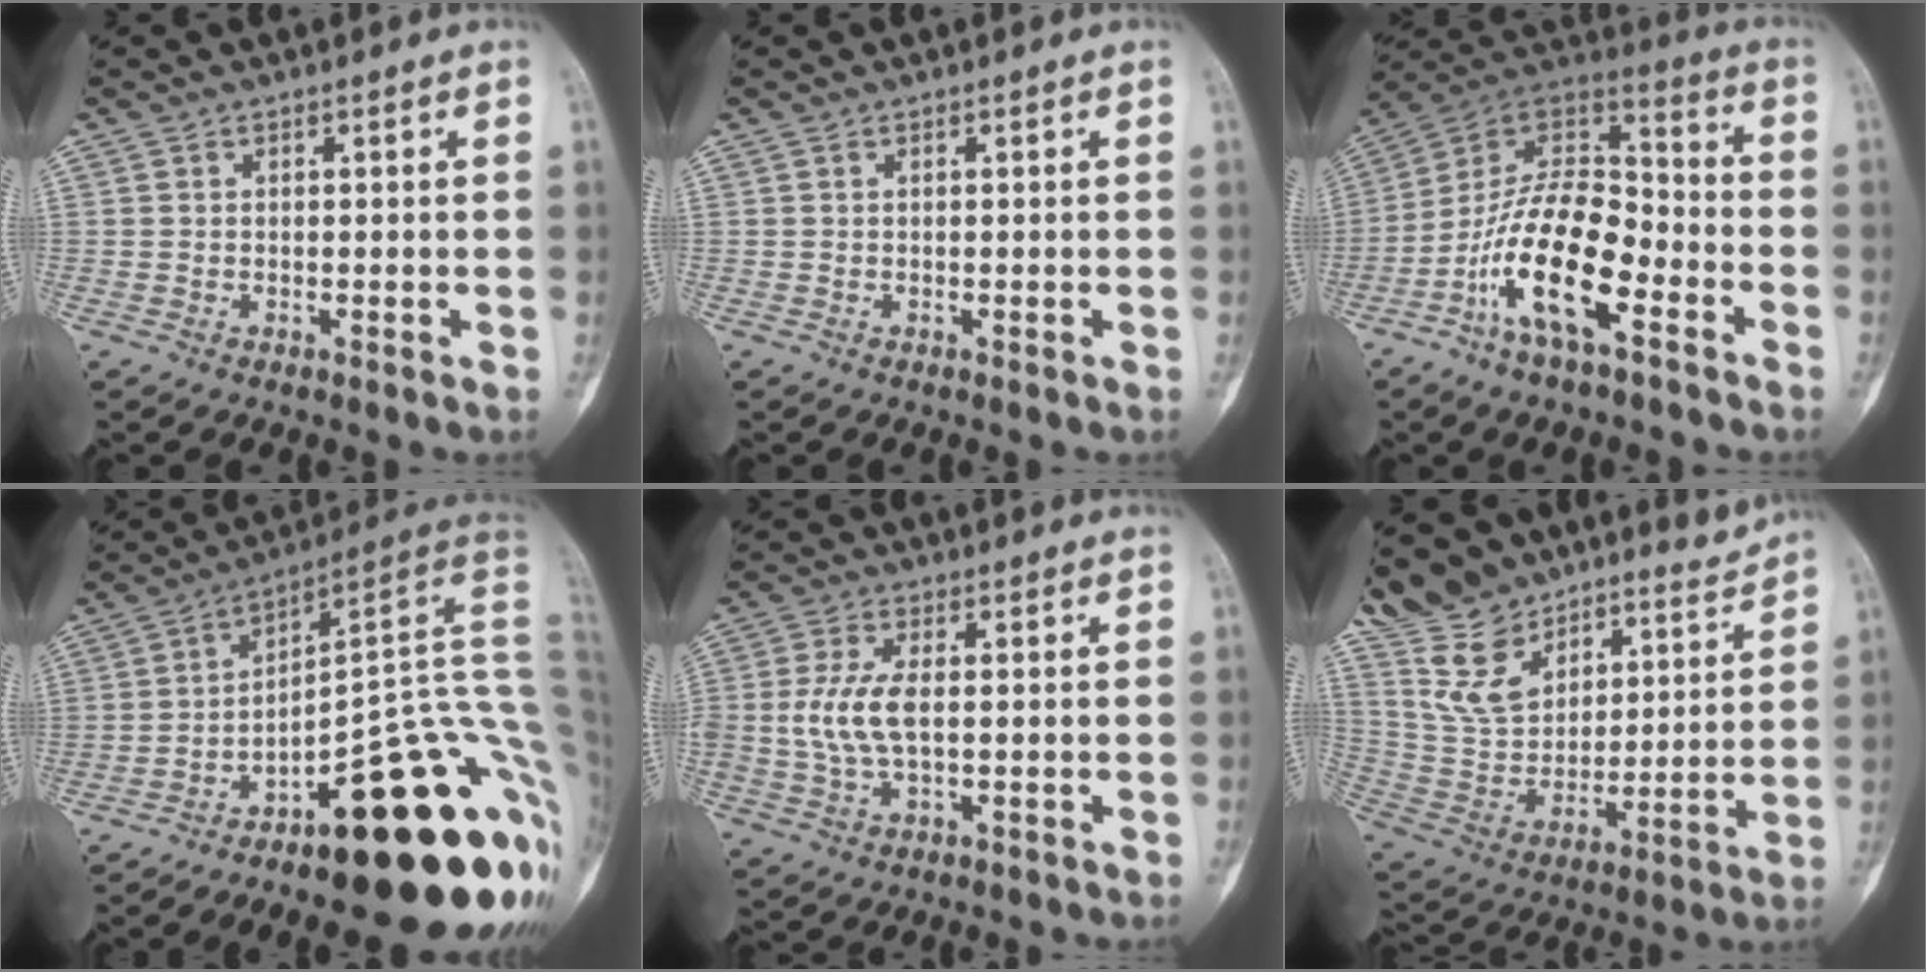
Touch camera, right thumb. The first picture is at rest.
{"total": 0.0}
{"total": 18.2, "force": [-7.9, 7.9, 14.4], "torque": [-0.254, 0.070, -0.147]}
{"total": 28.9, "force": [-10.3, 8.8, 25.6], "torque": [-0.221, 0.097, -0.140]}
{"total": 7.8, "force": [0.1, 3.8, 6.8], "torque": [-0.156, 0.002, 0.004]}
{"total": 19.6, "force": [17.2, 7.5, 5.7], "torque": [-0.051, -0.100, 0.308]}